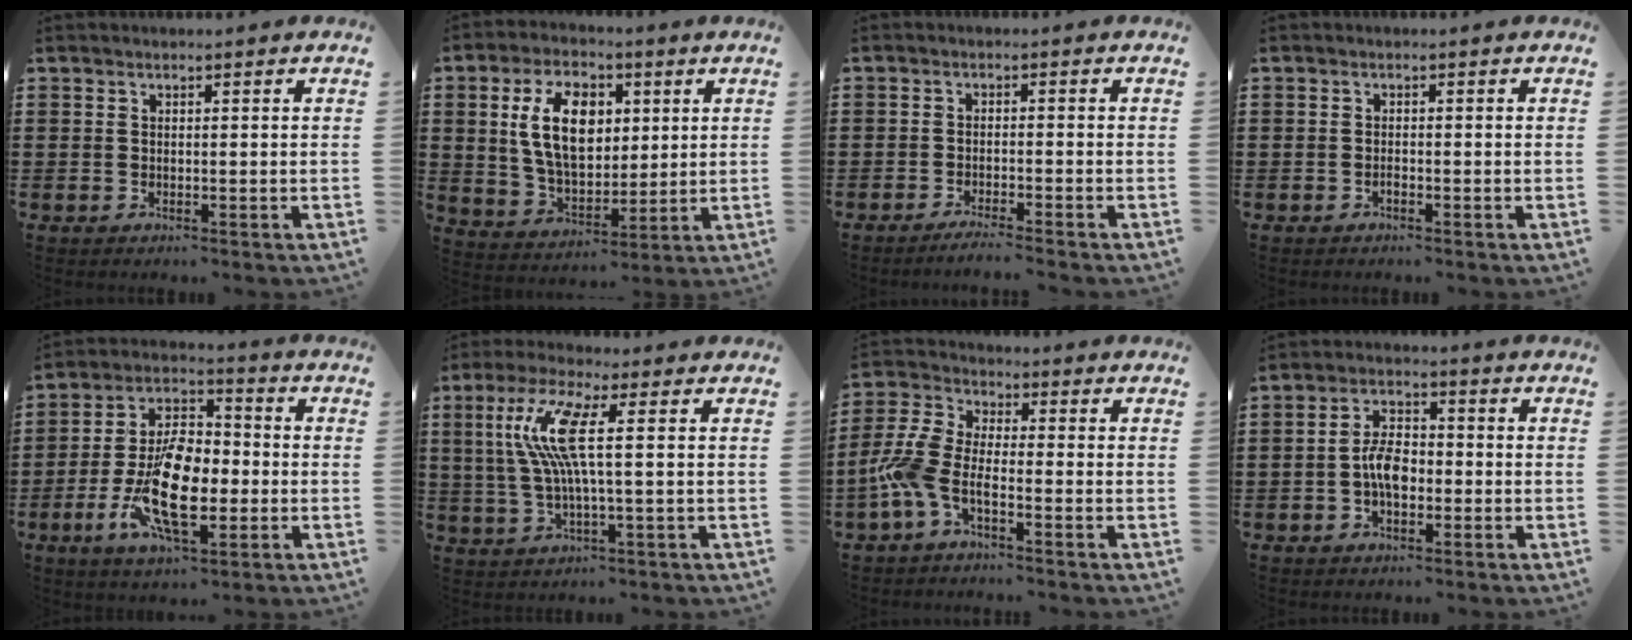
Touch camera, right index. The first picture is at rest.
{"total": 11.5, "force": [2.8, 6.9, 8.8], "torque": [-0.193, 0.012, 0.047]}
{"total": 2.1, "force": [-1.9, -0.4, 0.6], "torque": [-0.009, 0.000, -0.037]}
{"total": 0.8, "force": [-0.6, 0.2, 0.4], "torque": [-0.011, -0.003, -0.010]}
{"total": 12.5, "force": [-3.3, 6.4, 10.2], "torque": [-0.217, 0.004, -0.059]}
{"total": 9.5, "force": [1.5, 1.0, 9.3], "torque": [-0.213, -0.015, 0.010]}
{"total": 6.9, "force": [-3.4, 2.8, 5.3], "torque": [-0.150, -0.015, -0.070]}
{"total": 5.3, "force": [-1.2, 2.8, 4.3], "torque": [-0.090, 0.006, -0.025]}